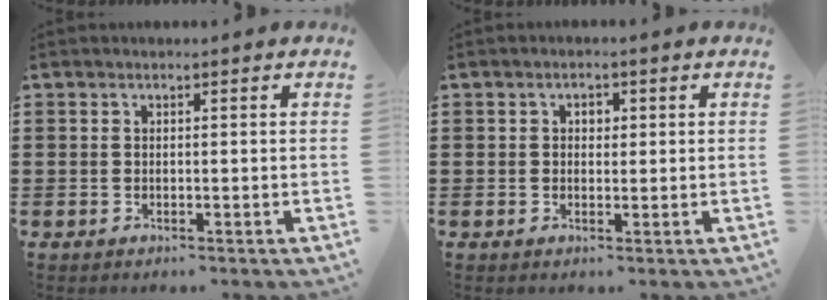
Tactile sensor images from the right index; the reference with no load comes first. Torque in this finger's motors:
{"motor_torque": [0.47, -0.07, 0.04, 0.02]}